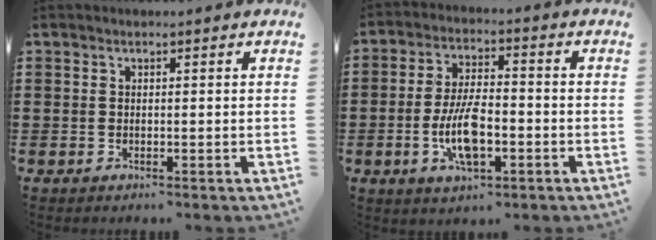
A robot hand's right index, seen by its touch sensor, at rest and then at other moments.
{"total": 9.0, "force": [-2.5, 3.7, 7.8], "torque": [-0.172, -0.003, -0.050]}